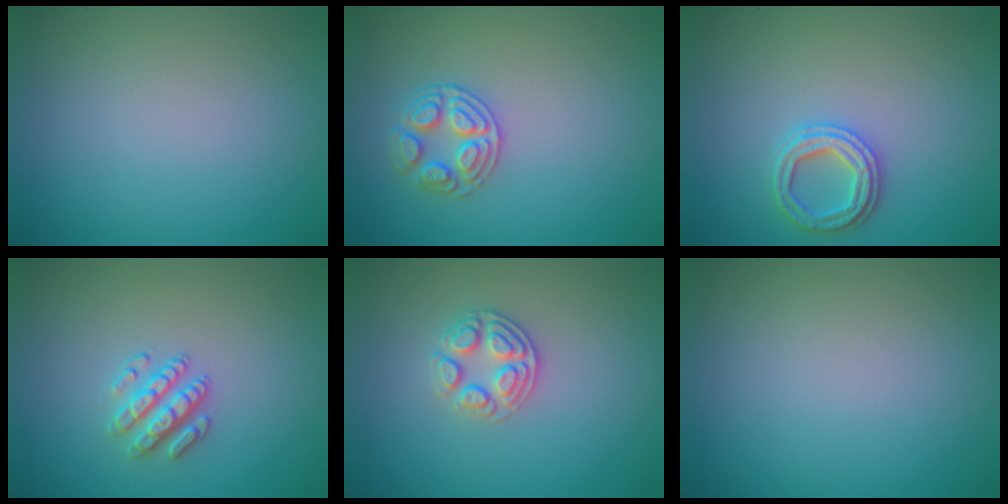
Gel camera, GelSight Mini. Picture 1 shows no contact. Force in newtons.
{"total": 2.7, "press": 2.7, "slide": 0.3}
{"total": 2.7, "press": 2.7, "slide": 0.5}
{"total": 2.7, "press": 2.5, "slide": 1.0}
{"total": 2.7, "press": 2.5, "slide": 0.9}
{"total": 0.0}